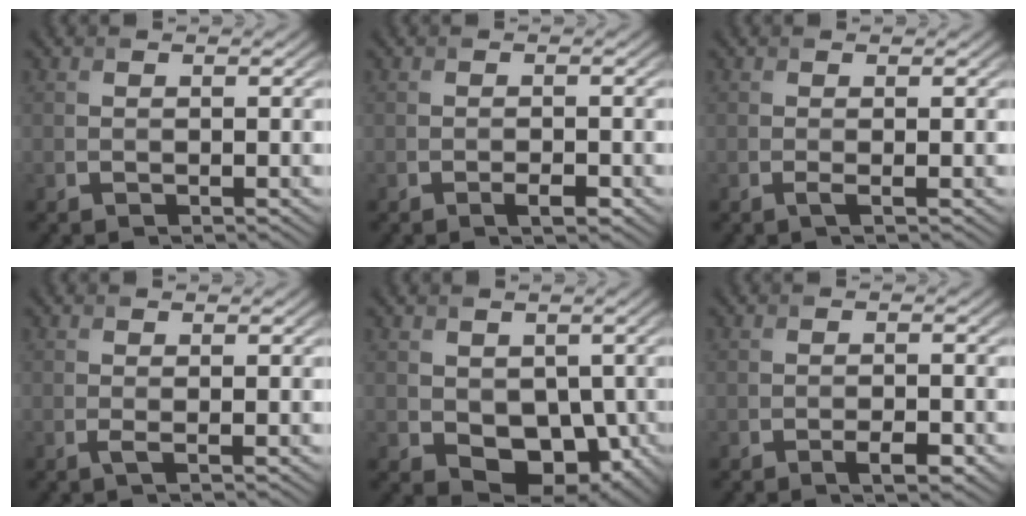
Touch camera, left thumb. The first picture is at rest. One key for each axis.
{"total": 1.4, "fx": -0.8, "fy": 0.4, "fz": 1.1, "tx": -0.020, "ty": -0.002, "tz": -0.012}
{"total": 0.8, "fx": -0.1, "fy": 0.0, "fz": 0.8, "tx": -0.021, "ty": -0.004, "tz": -0.004}
{"total": 0.9, "fx": 0.0, "fy": 0.0, "fz": 0.8, "tx": -0.023, "ty": -0.002, "tz": -0.002}
{"total": 6.7, "fx": -0.4, "fy": 4.9, "fz": 4.5, "tx": -0.087, "ty": -0.031, "tz": 0.008}
{"total": 1.9, "fx": -1.1, "fy": 0.5, "fz": 1.5, "tx": -0.026, "ty": -0.001, "tz": -0.017}